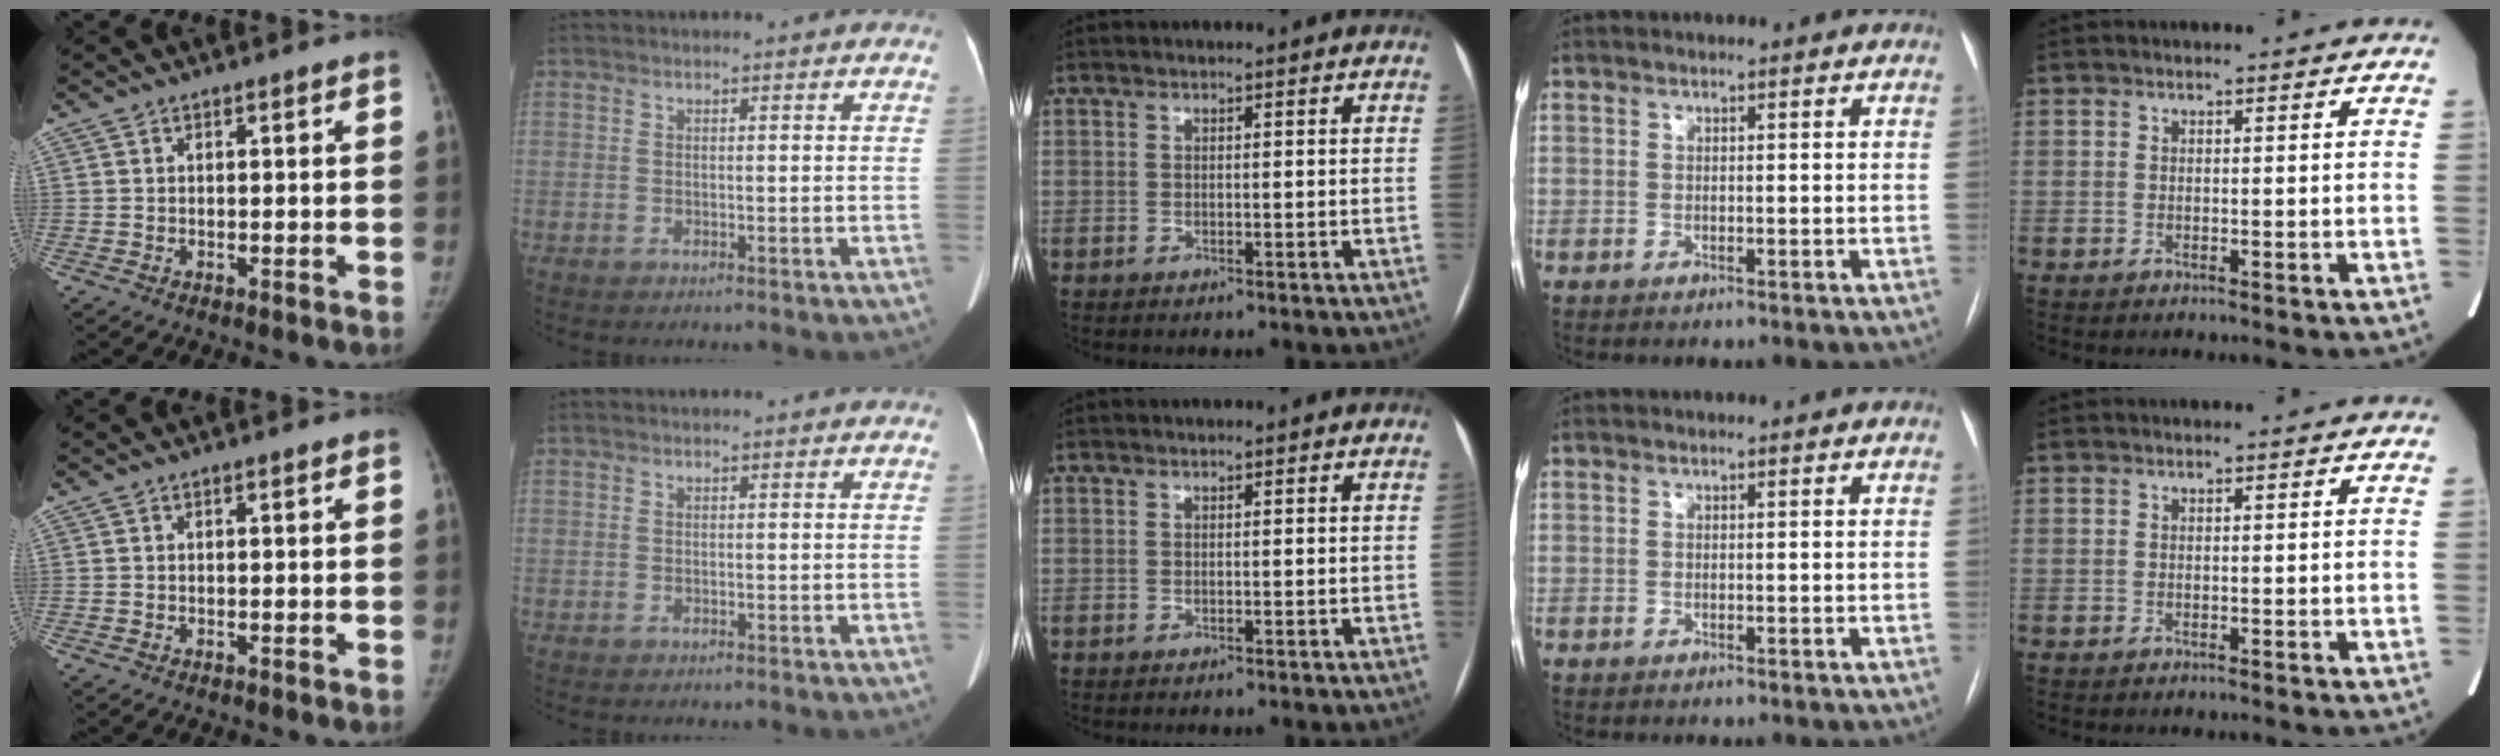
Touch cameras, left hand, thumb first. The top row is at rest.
{}